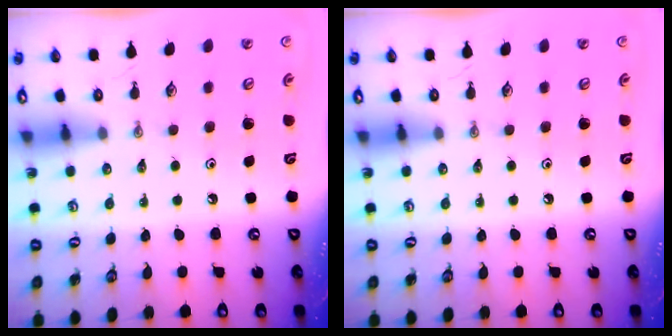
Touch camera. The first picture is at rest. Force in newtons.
{"total": 0.0}